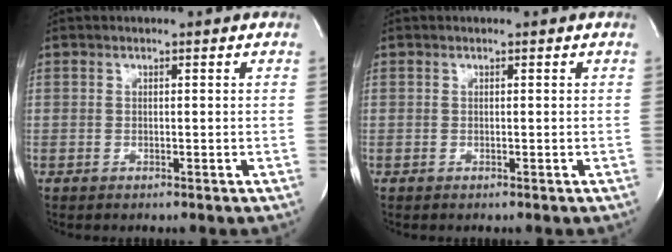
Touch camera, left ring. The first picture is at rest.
{"total": 0.0}